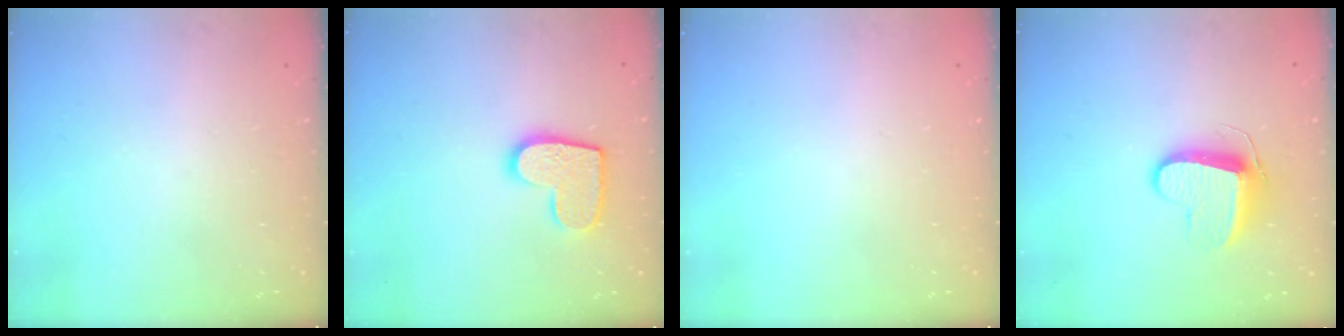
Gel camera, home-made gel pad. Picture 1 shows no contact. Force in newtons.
{"total": 12.1, "press": 12.0, "slide": 0.6}
{"total": 0.0}
{"total": 9.5, "press": 9.5, "slide": 0.4}